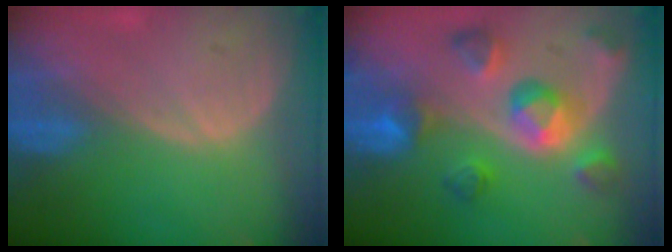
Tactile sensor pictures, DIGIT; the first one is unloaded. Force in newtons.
{"total": 9.9, "press": 8.8, "slide": 4.6}